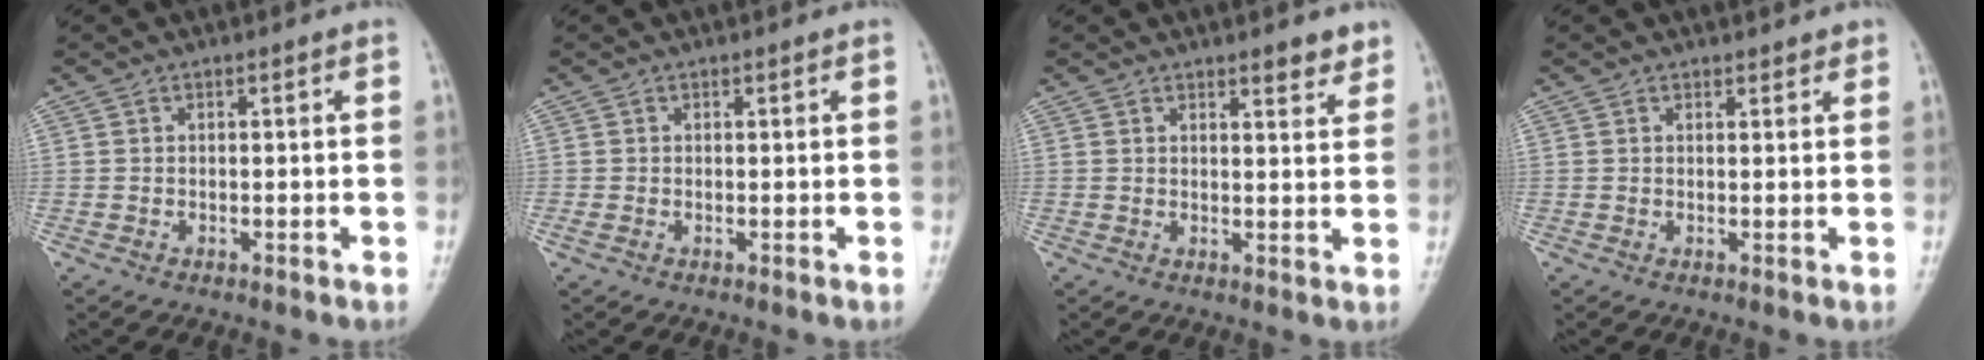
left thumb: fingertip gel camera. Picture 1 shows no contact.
{"total": 0.9, "force": [-0.4, 0.6, 0.5], "torque": [-0.016, -0.002, -0.007]}
{"total": 3.4, "force": [2.7, 1.0, 1.9], "torque": [-0.010, -0.019, 0.034]}
{"total": 1.2, "force": [1.0, 0.5, 0.2], "torque": [0.006, -0.006, 0.011]}